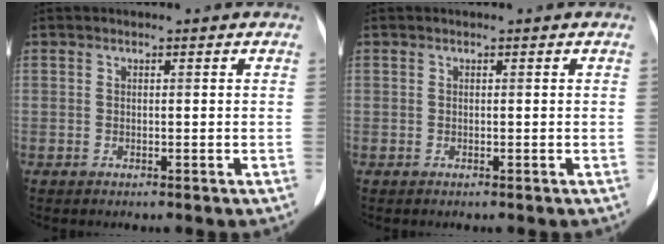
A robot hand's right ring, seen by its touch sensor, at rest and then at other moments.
{"total": 0.0}